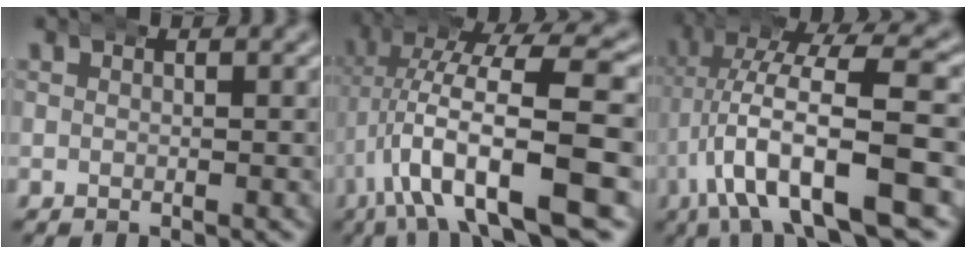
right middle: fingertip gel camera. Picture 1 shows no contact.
{"total": 11.5, "force": [-2.3, 4.8, 10.2], "torque": [-0.187, -0.018, -0.024]}
{"total": 10.2, "force": [-1.8, 4.5, 9.0], "torque": [-0.180, -0.017, -0.019]}